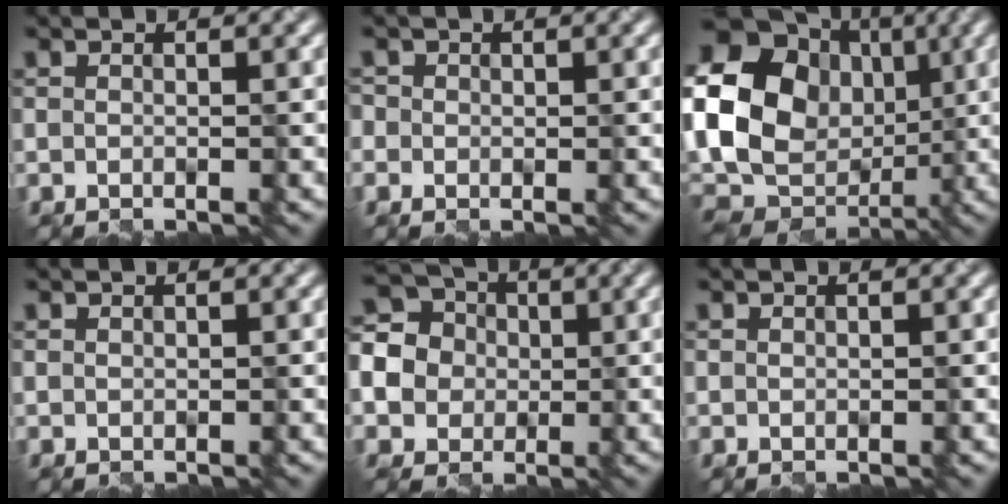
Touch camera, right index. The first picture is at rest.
{"total": 0.7, "force": [-0.2, 0.5, -0.4], "torque": [-0.003, 0.001, 0.003]}
{"total": 20.6, "force": [4.0, 17.9, 9.2], "torque": [-0.233, 0.027, 0.058]}
{"total": 1.0, "force": [0.3, -0.6, -0.8], "torque": [-0.003, 0.003, 0.011]}
{"total": 6.0, "force": [0.2, 5.7, 1.7], "torque": [-0.071, 0.031, -0.017]}
{"total": 1.1, "force": [0.3, -0.6, -0.8], "torque": [-0.002, 0.004, 0.012]}